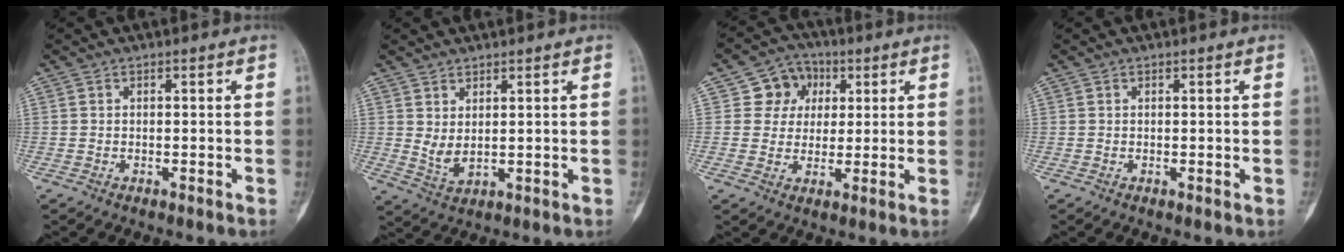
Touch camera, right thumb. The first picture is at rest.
{"total": 3.6, "force": [1.4, 1.6, 3.0], "torque": [-0.055, -0.016, 0.036]}
{"total": 7.7, "force": [2.4, 6.9, 2.4], "torque": [0.004, 0.002, 0.034]}
{"total": 0.0}